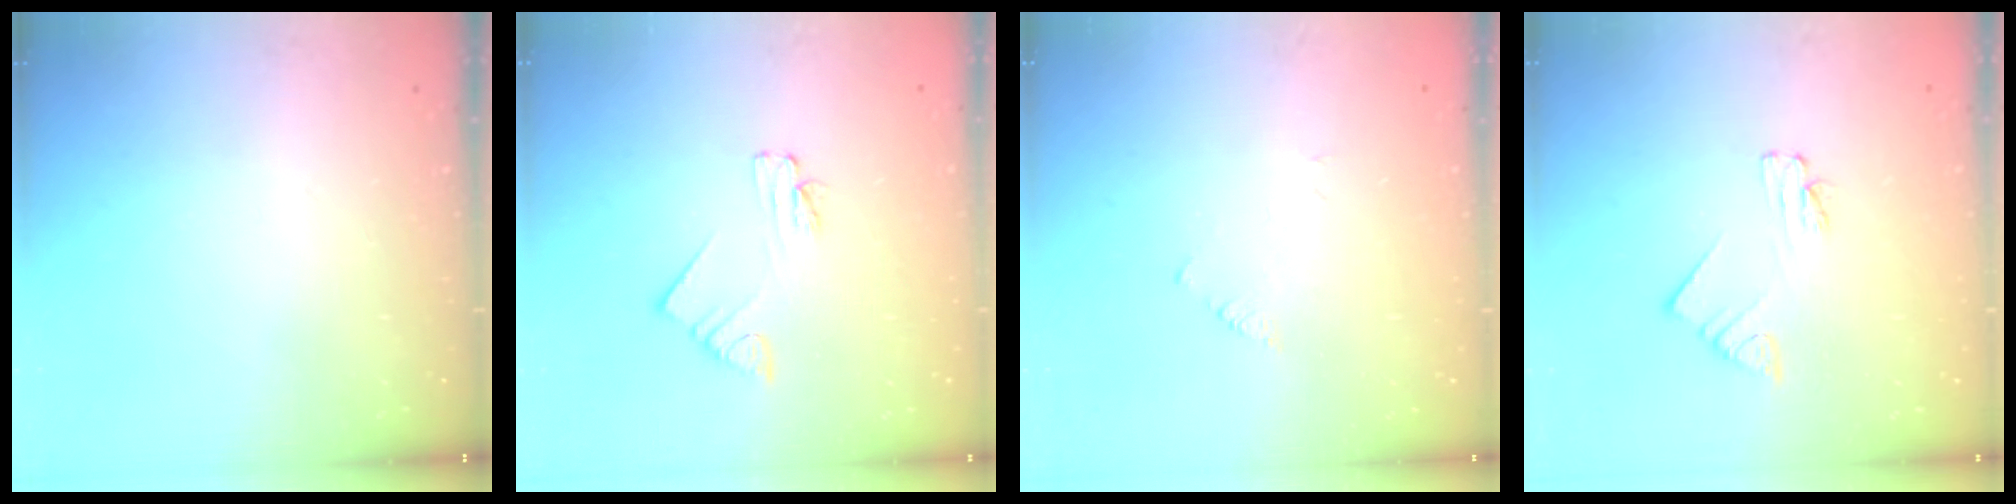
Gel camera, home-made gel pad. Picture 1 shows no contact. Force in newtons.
{"total": 1.9, "press": 1.9, "slide": 0.1}
{"total": 1.0, "press": 0.9, "slide": 0.2}
{"total": 2.0, "press": 2.0, "slide": 0.3}